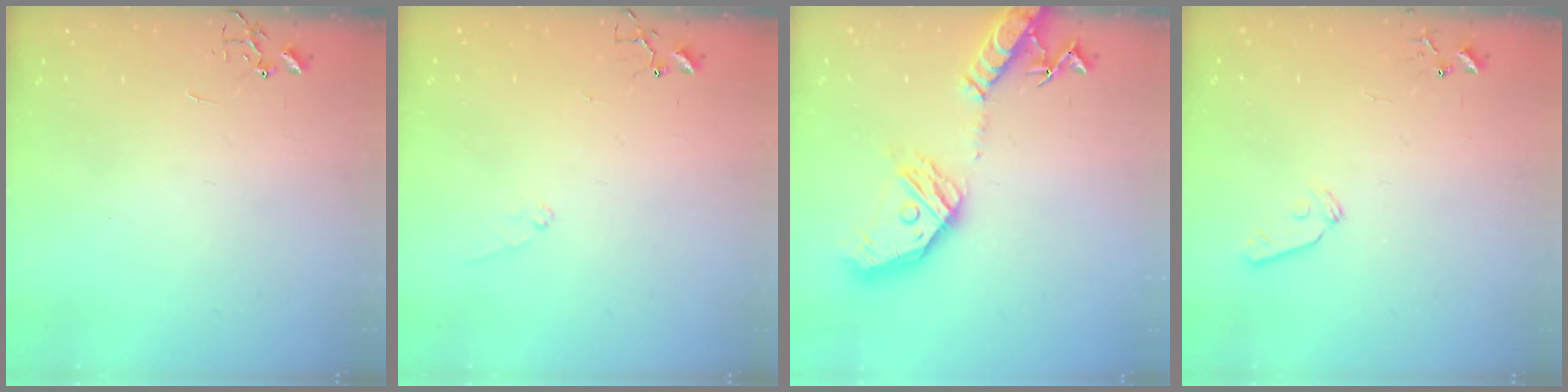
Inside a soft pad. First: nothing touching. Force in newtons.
{"total": 6.8, "press": 6.8, "slide": 0.7}
{"total": 21.3, "press": 21.1, "slide": 3.1}
{"total": 7.3, "press": 7.3, "slide": 0.7}